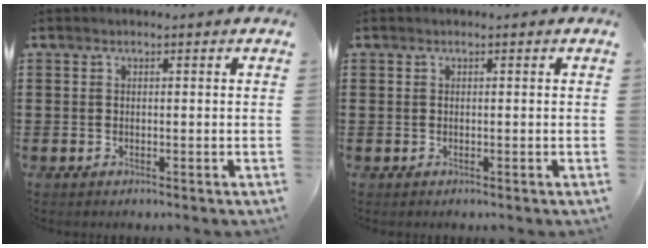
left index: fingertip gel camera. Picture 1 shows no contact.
{"total": 0.0}